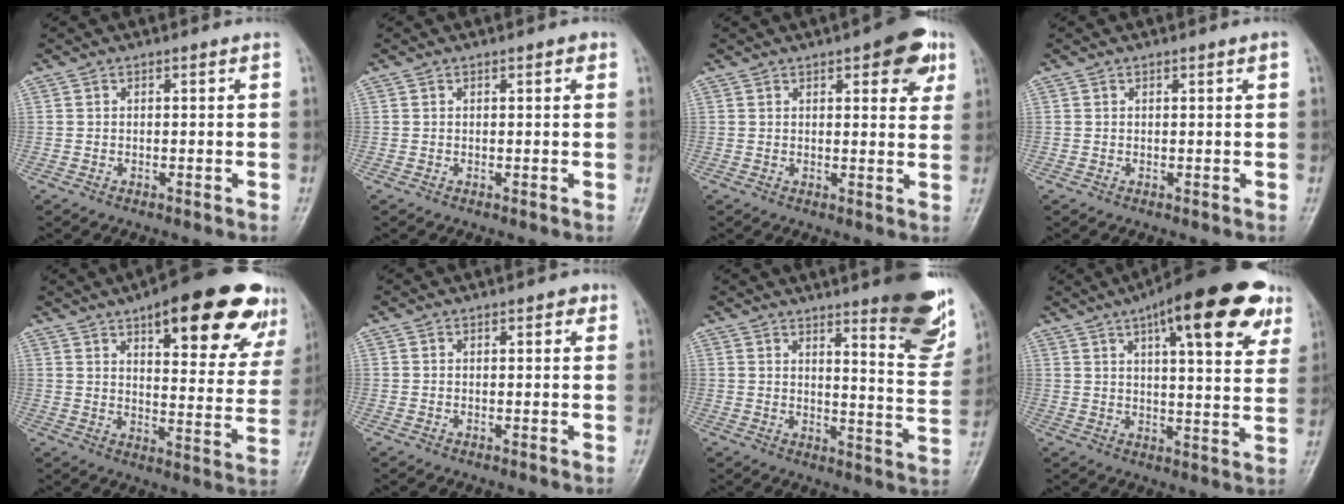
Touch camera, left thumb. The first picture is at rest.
{"total": 1.1, "force": [0.6, 0.4, 0.9], "torque": [-0.010, 0.001, 0.005]}
{"total": 8.7, "force": [4.4, 3.3, 6.8], "torque": [-0.058, -0.012, 0.048]}
{"total": 0.7, "force": [0.4, 0.1, 0.6], "torque": [-0.009, 0.001, 0.004]}
{"total": 23.8, "force": [13.6, 8.0, 17.8], "torque": [-0.195, -0.035, 0.182]}
{"total": 1.5, "force": [0.7, 0.8, 1.0], "torque": [-0.006, 0.000, 0.006]}
{"total": 15.7, "force": [10.1, 3.3, 11.6], "torque": [-0.116, -0.072, 0.130]}
{"total": 20.8, "force": [11.1, 6.2, 16.4], "torque": [-0.206, -0.017, 0.149]}